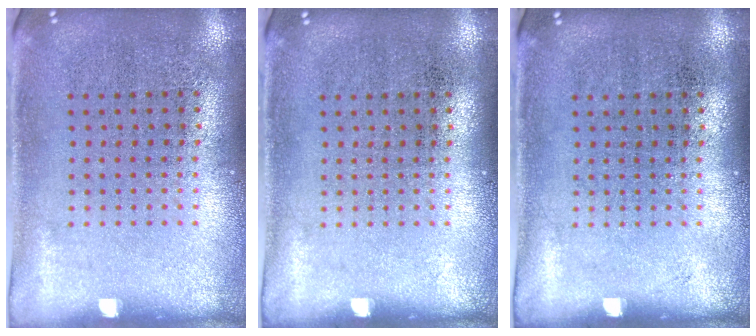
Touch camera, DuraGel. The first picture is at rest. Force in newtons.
{"total": 0.0}
{"total": 0.0}